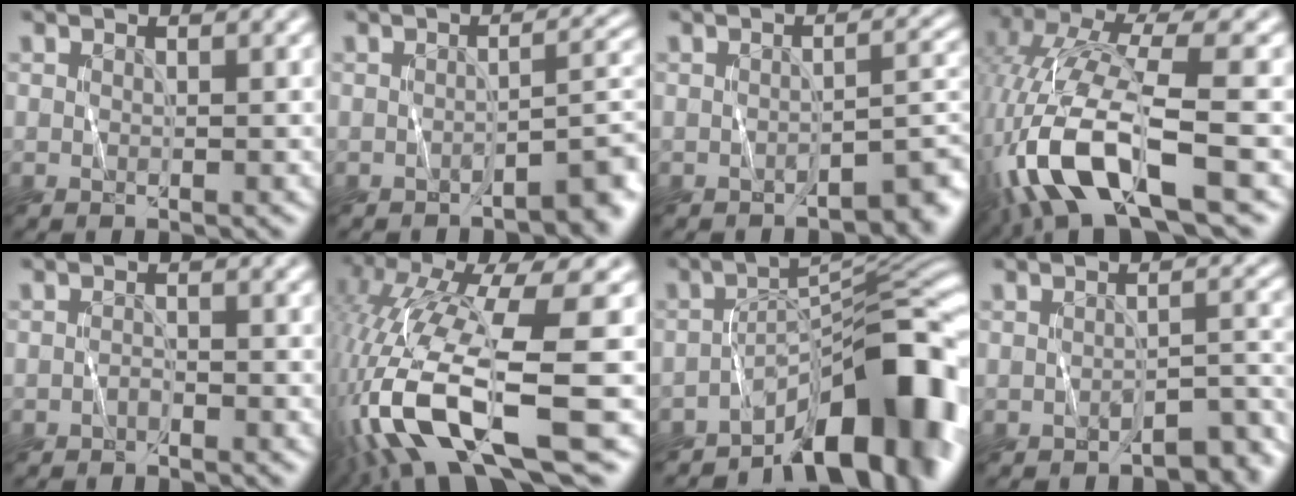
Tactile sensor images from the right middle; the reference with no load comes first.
{"total": 3.1, "force": [-2.5, 0.6, 1.8], "torque": [-0.017, 0.012, -0.037]}
{"total": 2.6, "force": [-2.3, 0.8, 1.1], "torque": [-0.005, 0.006, -0.034]}
{"total": 10.7, "force": [-5.5, 2.8, 8.7], "torque": [-0.185, 0.009, -0.105]}
{"total": 1.1, "force": [-0.8, -0.5, -0.5], "torque": [0.004, 0.003, -0.015]}
{"total": 13.8, "force": [-4.5, 3.1, 12.7], "torque": [-0.274, -0.001, -0.067]}
{"total": 11.4, "force": [-7.5, 4.2, 7.6], "torque": [-0.081, 0.020, -0.131]}
{"total": 3.4, "force": [-2.9, 1.1, 1.2], "torque": [-0.003, 0.004, -0.045]}